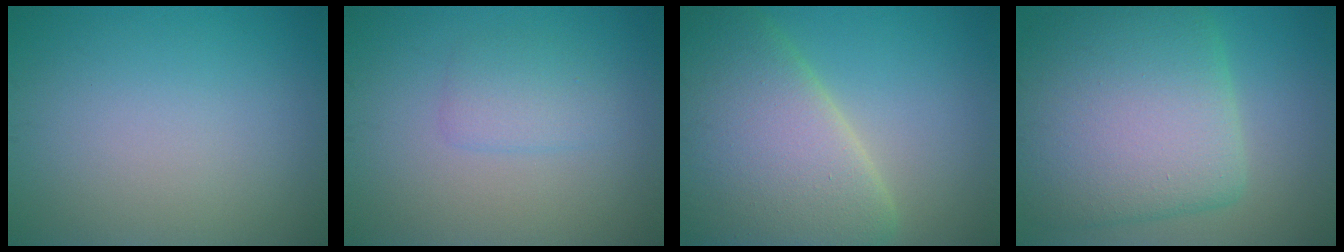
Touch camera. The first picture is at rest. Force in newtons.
{"total": 1.9, "press": 1.9, "slide": 0.1}
{"total": 11.1, "press": 11.1, "slide": 0.6}
{"total": 11.3, "press": 11.3, "slide": 0.8}